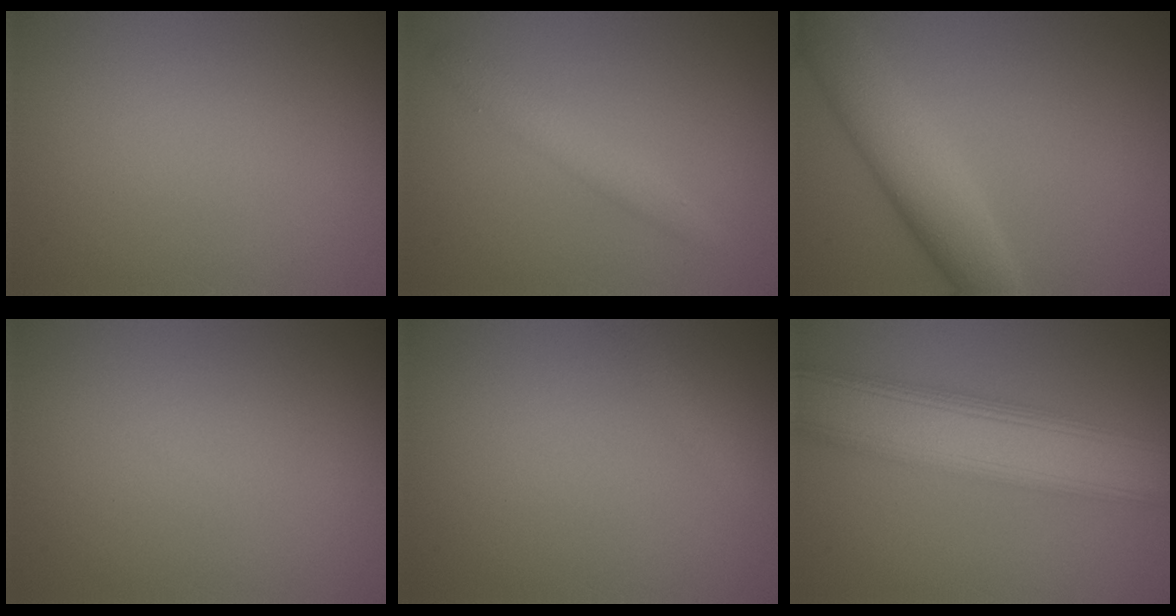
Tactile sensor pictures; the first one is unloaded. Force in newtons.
{"total": 2.9, "press": 2.9, "slide": 0.4}
{"total": 5.6, "press": 5.6, "slide": 0.2}
{"total": 0.0}
{"total": 1.3, "press": 1.3, "slide": 0.0}
{"total": 9.1, "press": 9.1, "slide": 0.7}